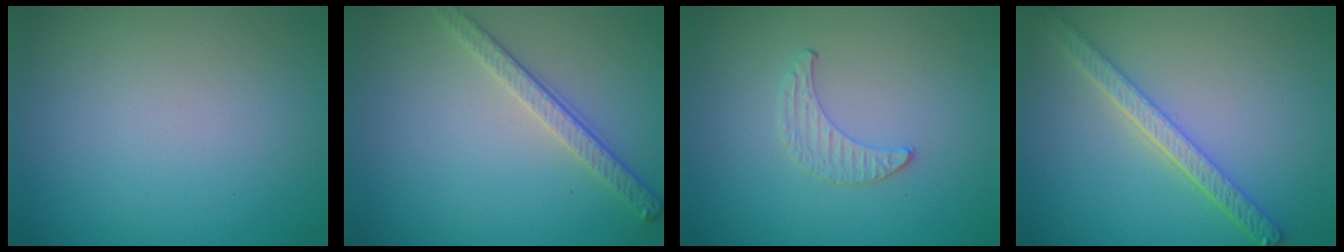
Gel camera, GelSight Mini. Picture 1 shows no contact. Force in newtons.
{"total": 2.8, "press": 2.5, "slide": 1.2}
{"total": 0.8, "press": 0.8, "slide": 0.2}
{"total": 4.1, "press": 3.3, "slide": 2.4}